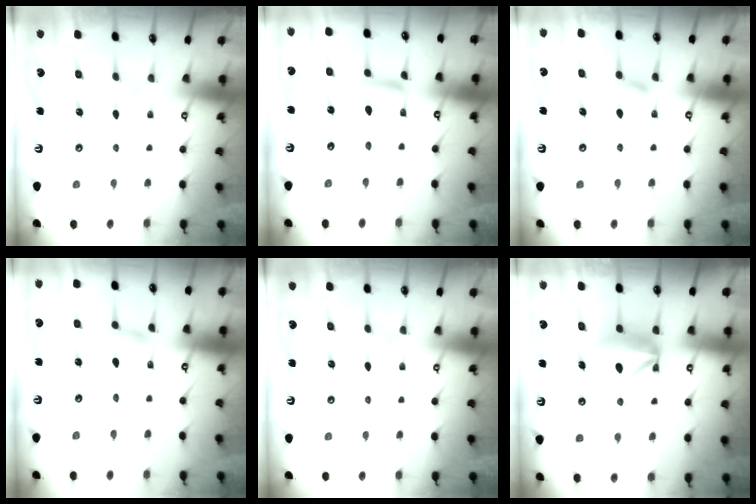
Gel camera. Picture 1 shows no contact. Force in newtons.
{"total": 5.0, "press": 4.9, "slide": 0.4}
{"total": 5.1, "press": 5.1, "slide": 0.7}
{"total": 2.7, "press": 2.7, "slide": 0.2}
{"total": 0.0}
{"total": 8.1, "press": 8.1, "slide": 0.1}